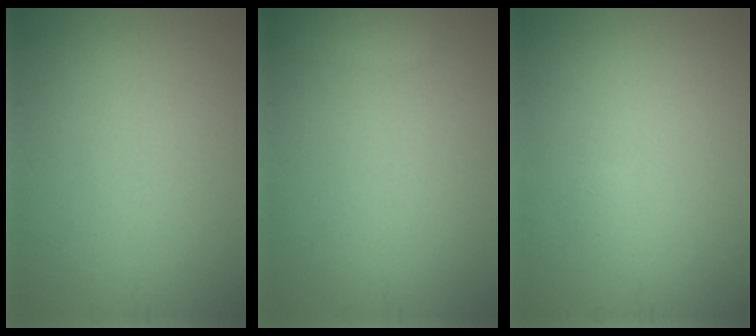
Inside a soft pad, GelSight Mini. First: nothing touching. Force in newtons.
{"total": 1.5, "press": 1.5, "slide": 0.1}
{"total": 0.5, "press": 0.5, "slide": 0.1}